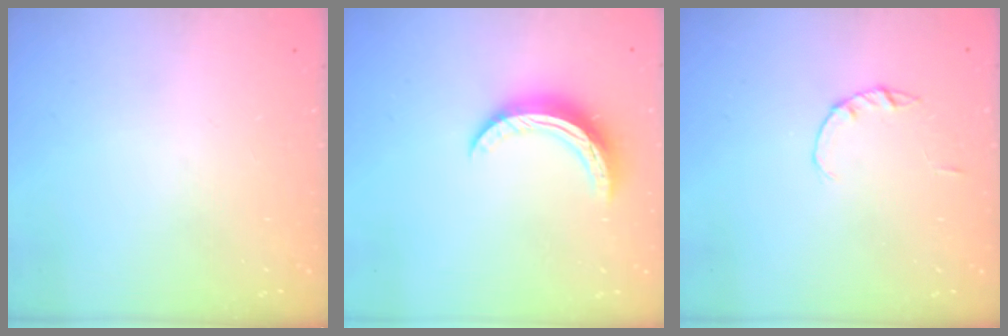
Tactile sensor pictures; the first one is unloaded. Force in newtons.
{"total": 9.3, "press": 9.3, "slide": 0.3}
{"total": 1.0, "press": 1.0, "slide": 0.2}